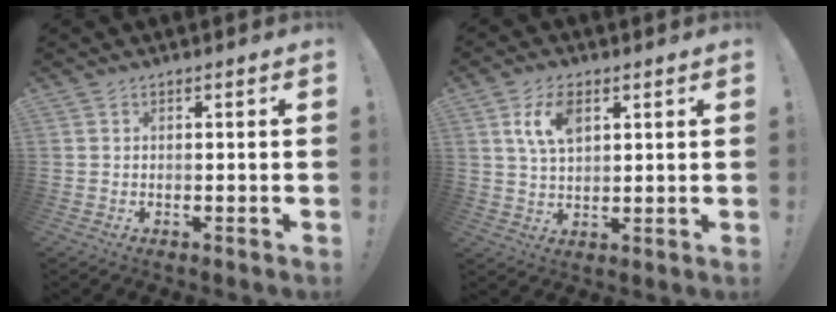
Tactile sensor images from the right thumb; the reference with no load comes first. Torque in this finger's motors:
{"motor_torque": [0.28, 0.21, 0.82, 0.09, 0.02]}